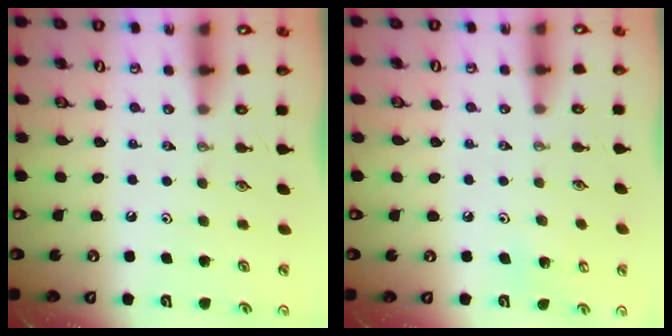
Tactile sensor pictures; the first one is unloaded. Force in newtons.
{"total": 4.0, "press": 4.0, "slide": 0.3}